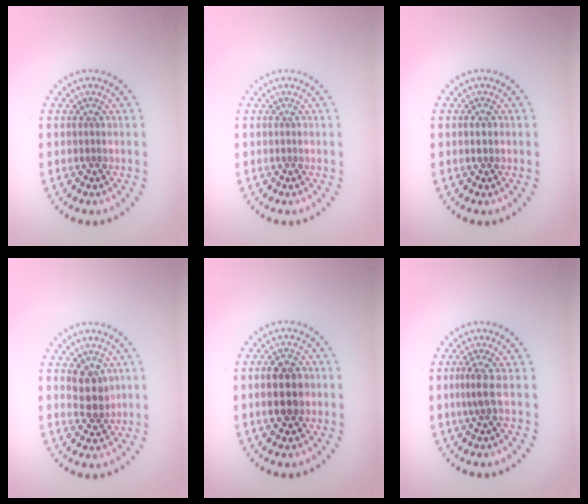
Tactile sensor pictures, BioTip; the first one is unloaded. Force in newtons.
{"total": 0.0}
{"total": 1.2, "press": 1.2, "slide": 0.1}
{"total": 2.6, "press": 2.3, "slide": 1.3}
{"total": 4.3, "press": 4.3, "slide": 0.2}
{"total": 1.7, "press": 1.3, "slide": 1.2}